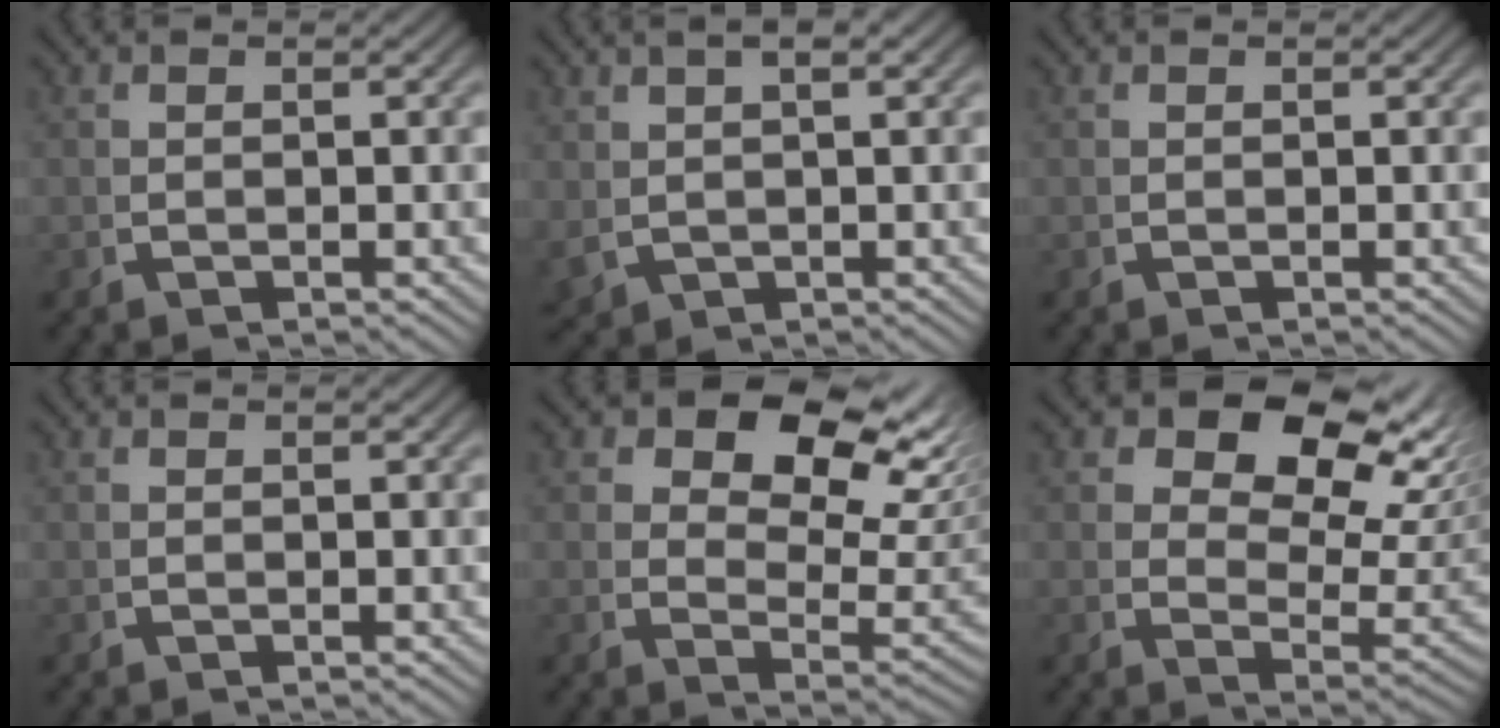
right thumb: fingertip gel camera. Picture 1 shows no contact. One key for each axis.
{"total": 3.1, "fx": 1.7, "fy": 1.5, "fz": 2.1, "tx": -0.033, "ty": 0.005, "tz": 0.042}
{"total": 0.0}
{"total": 0.0}
{"total": 10.5, "fx": 4.4, "fy": 5.8, "fz": 7.6, "tx": -0.111, "ty": -0.004, "tz": 0.072}
{"total": 11.8, "fx": 4.6, "fy": 6.8, "fz": 8.4, "tx": -0.128, "ty": -0.007, "tz": 0.075}